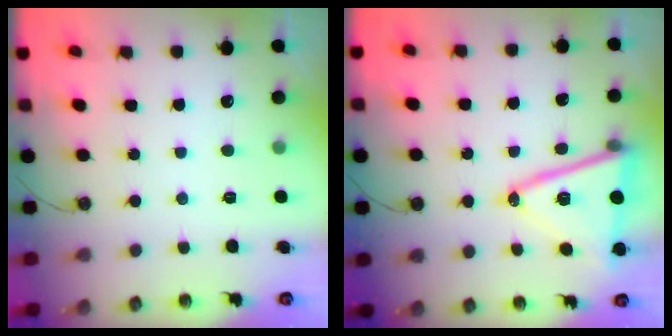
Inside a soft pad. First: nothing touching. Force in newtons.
{"total": 18.2, "press": 17.8, "slide": 3.6}